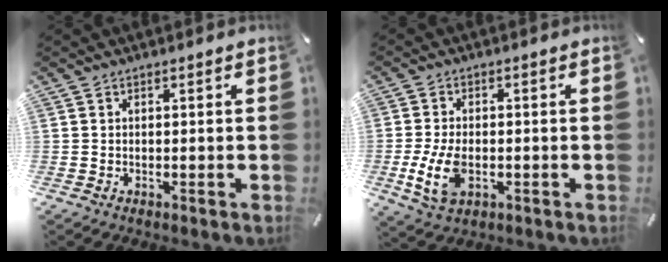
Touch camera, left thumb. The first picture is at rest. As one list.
[{"total": 8.0, "force": [-2.0, 4.8, 6.1], "torque": [-0.137, 0.000, -0.033]}]